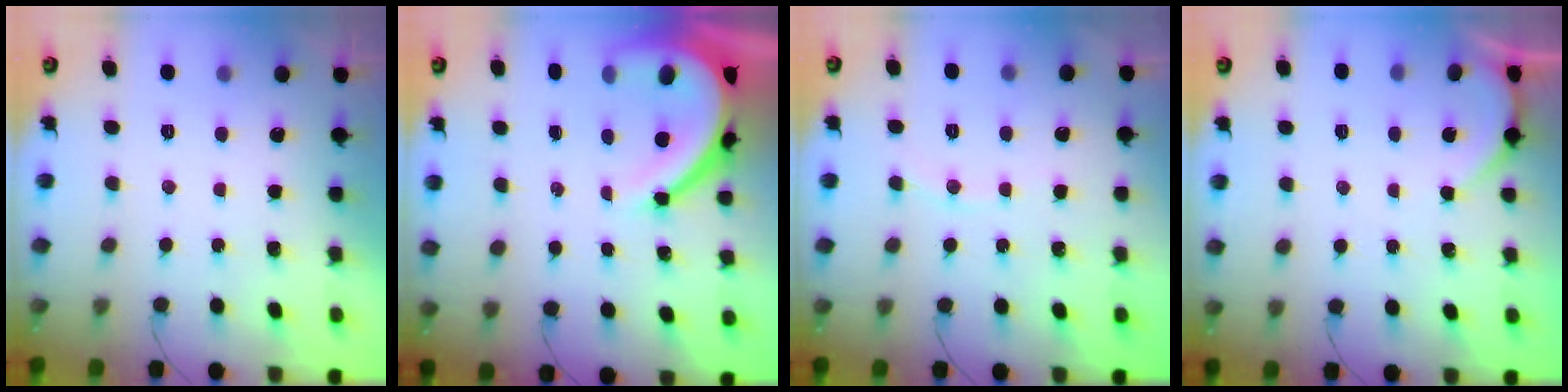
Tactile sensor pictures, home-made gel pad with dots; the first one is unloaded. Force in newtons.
{"total": 13.6, "press": 13.5, "slide": 1.7}
{"total": 3.9, "press": 3.9, "slide": 0.5}
{"total": 1.6, "press": 1.6, "slide": 0.3}